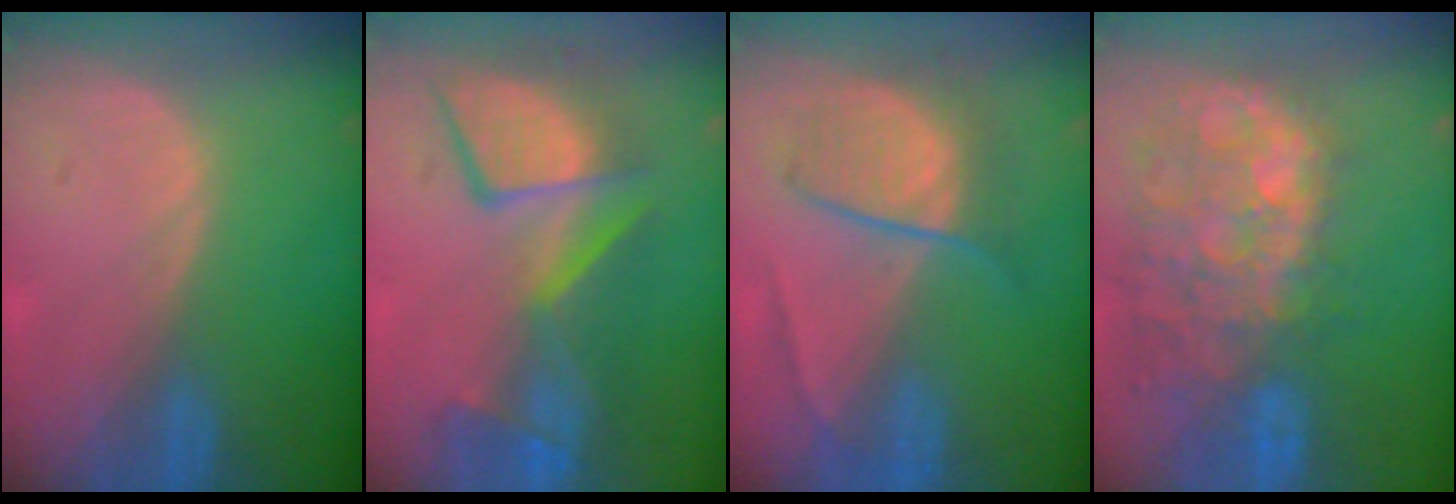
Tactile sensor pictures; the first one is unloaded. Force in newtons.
{"total": 10.4, "press": 9.8, "slide": 3.4}
{"total": 6.7, "press": 6.7, "slide": 0.6}
{"total": 13.5, "press": 11.6, "slide": 6.8}